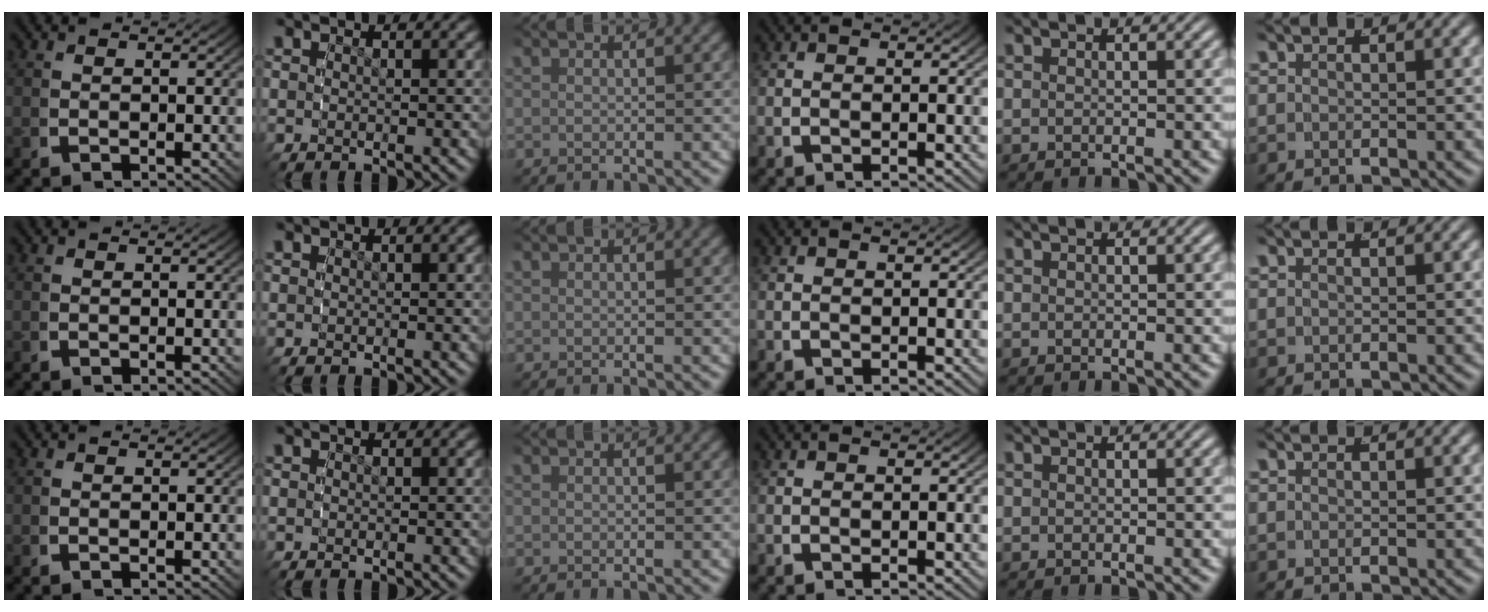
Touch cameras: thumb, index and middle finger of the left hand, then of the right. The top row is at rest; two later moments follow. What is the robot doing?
{"motion": "reach", "object": "jewelry box"}